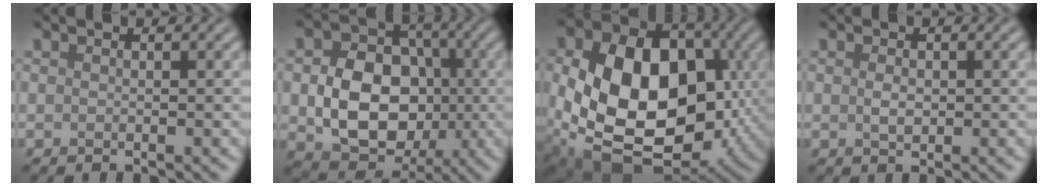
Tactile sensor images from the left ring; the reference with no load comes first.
{"total": 8.9, "force": [-1.0, 6.7, 5.7], "torque": [-0.096, 0.003, -0.019]}
{"total": 15.5, "force": [-0.2, 10.8, 11.2], "torque": [-0.205, -0.019, -0.005]}
{"total": 1.2, "force": [0.0, 0.7, 1.0], "torque": [-0.020, -0.001, 0.001]}